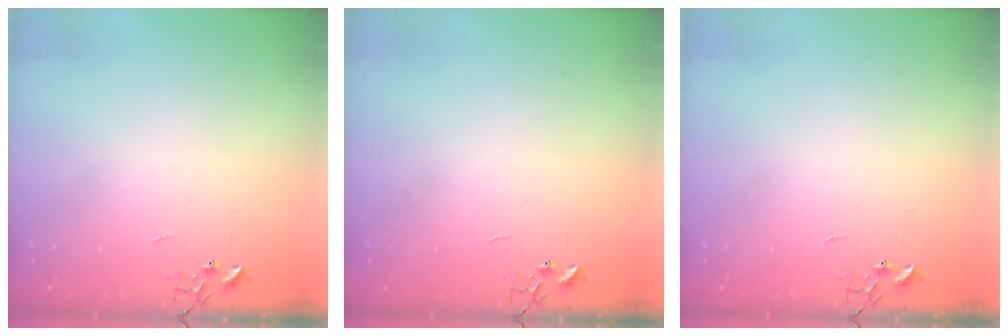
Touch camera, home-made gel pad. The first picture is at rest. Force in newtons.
{"total": 0.0}
{"total": 0.0}